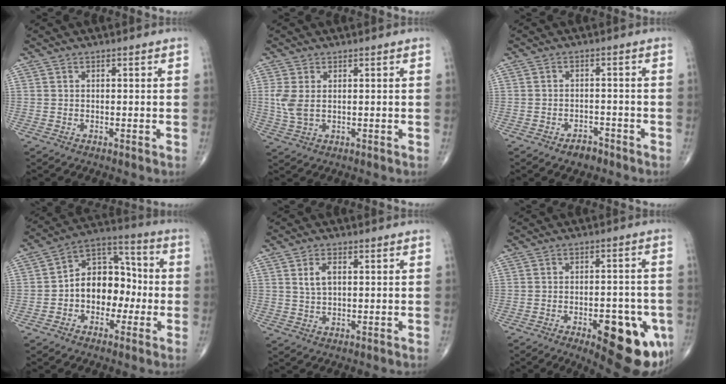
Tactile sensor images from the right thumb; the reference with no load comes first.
{"total": 4.4, "force": [0.5, 2.4, 3.6], "torque": [-0.091, -0.001, 0.016]}
{"total": 3.9, "force": [-2.6, 2.5, 1.5], "torque": [-0.008, 0.020, -0.033]}
{"total": 12.6, "force": [-1.8, 9.1, 8.6], "torque": [-0.092, 0.046, -0.043]}
{"total": 3.8, "force": [1.2, 2.0, 3.0], "torque": [-0.056, 0.001, 0.025]}
{"total": 17.1, "force": [-7.0, 6.7, 14.1], "torque": [-0.125, 0.017, -0.077]}